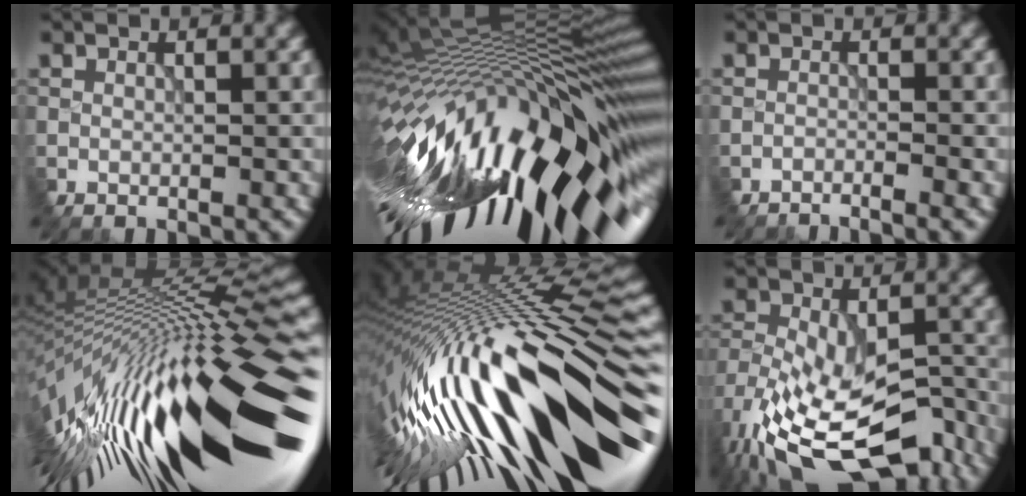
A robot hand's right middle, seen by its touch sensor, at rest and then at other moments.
{"total": 18.1, "force": [-6.2, 5.7, 16.0], "torque": [-0.270, -0.001, -0.115]}
{"total": 2.4, "force": [-2.3, -0.1, 0.7], "torque": [-0.014, 0.007, -0.048]}
{"total": 17.2, "force": [-3.0, 4.7, 16.3], "torque": [-0.274, 0.011, -0.059]}
{"total": 16.7, "force": [-3.6, 5.4, 15.4], "torque": [-0.239, 0.020, -0.070]}
{"total": 15.6, "force": [-10.7, 7.6, 8.5], "torque": [-0.176, -0.023, -0.143]}